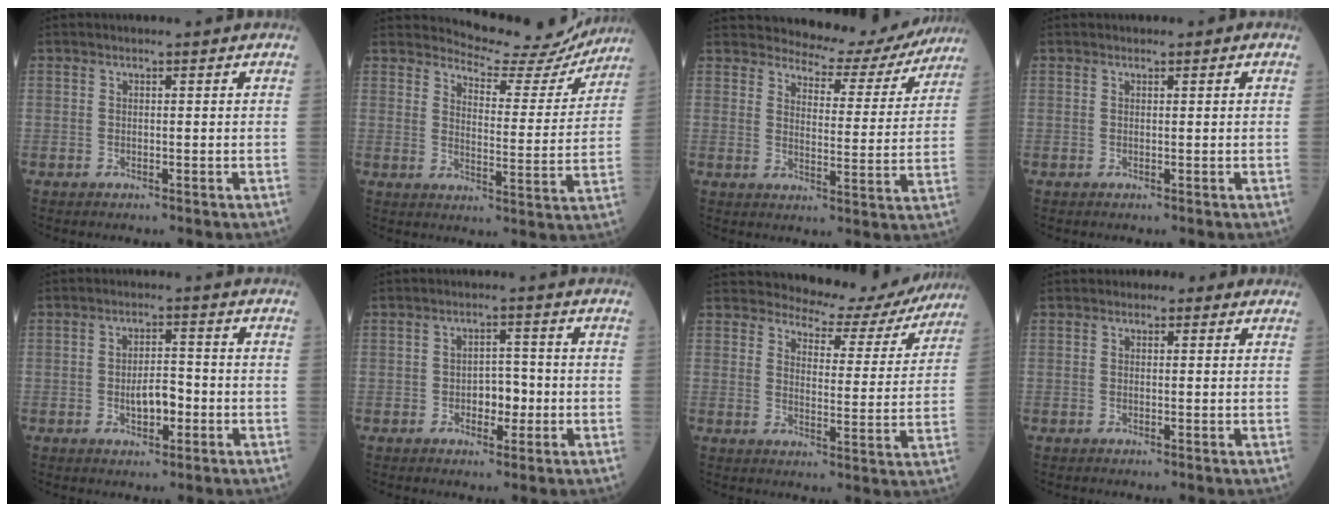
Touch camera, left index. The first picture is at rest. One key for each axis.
{"total": 12.1, "fx": 11.9, "fy": 2.2, "fz": 0.7, "tx": -0.007, "ty": -0.028, "tz": 0.145}
{"total": 13.5, "fx": 12.7, "fy": 3.9, "fz": 2.4, "tx": -0.014, "ty": -0.019, "tz": 0.145}
{"total": 0.5, "fx": 0.3, "fy": 0.4, "fz": 0.1, "tx": 0.000, "ty": 0.000, "tz": 0.001}
{"total": 4.3, "fx": -1.2, "fy": 1.9, "fz": 3.7, "tx": -0.064, "ty": 0.005, "tz": -0.021}
{"total": 3.8, "fx": -1.0, "fy": 2.2, "fz": 2.9, "tx": -0.040, "ty": 0.009, "tz": -0.015}
{"total": 13.8, "fx": 12.9, "fy": 4.1, "fz": 2.4, "tx": -0.012, "ty": -0.022, "tz": 0.144}
{"total": 1.8, "fx": 0.9, "fy": 1.4, "fz": 0.8, "tx": -0.008, "ty": 0.010, "tz": 0.005}